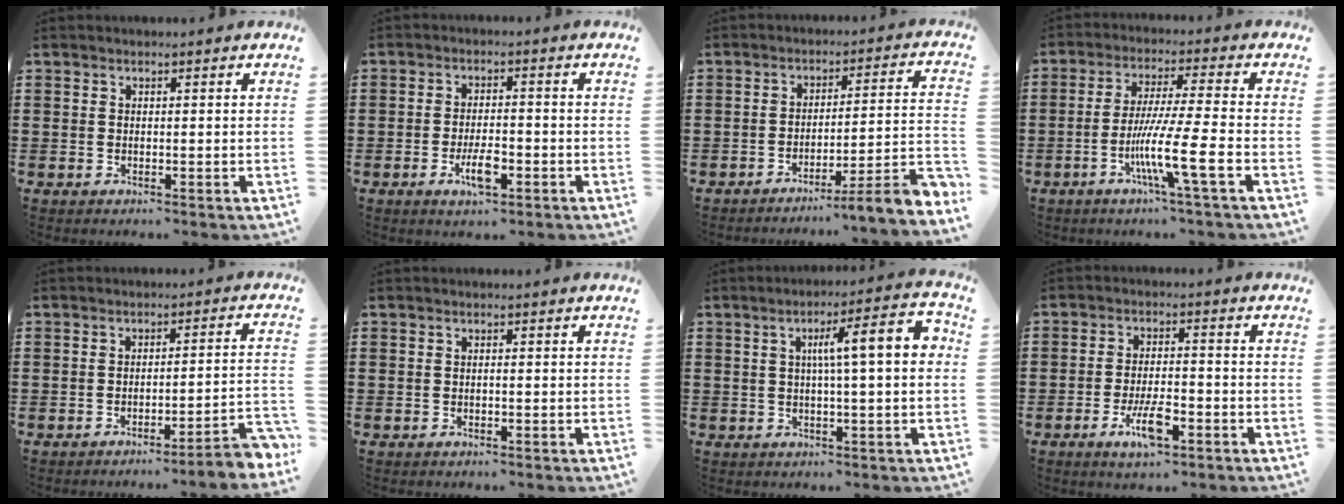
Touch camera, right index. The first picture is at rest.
{"total": 5.0, "force": [-2.0, 1.6, 4.3], "torque": [-0.093, -0.003, -0.041]}
{"total": 5.6, "force": [-3.4, -0.5, 4.4], "torque": [-0.074, -0.029, -0.068]}
{"total": 10.5, "force": [-3.9, 0.1, 9.8], "torque": [-0.189, -0.014, -0.077]}
{"total": 3.7, "force": [-3.1, -0.5, 2.0], "torque": [-0.036, -0.020, -0.063]}
{"total": 0.0}
{"total": 9.0, "force": [1.4, 1.2, 8.8], "torque": [-0.149, 0.001, 0.013]}
{"total": 6.6, "force": [-3.1, 2.0, 5.5], "torque": [-0.115, -0.004, -0.058]}